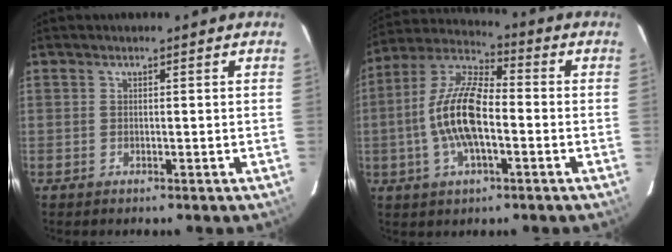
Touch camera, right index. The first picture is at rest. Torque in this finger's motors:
{"motor_torque": [1.58, -0.56, 0.42, 0.21]}